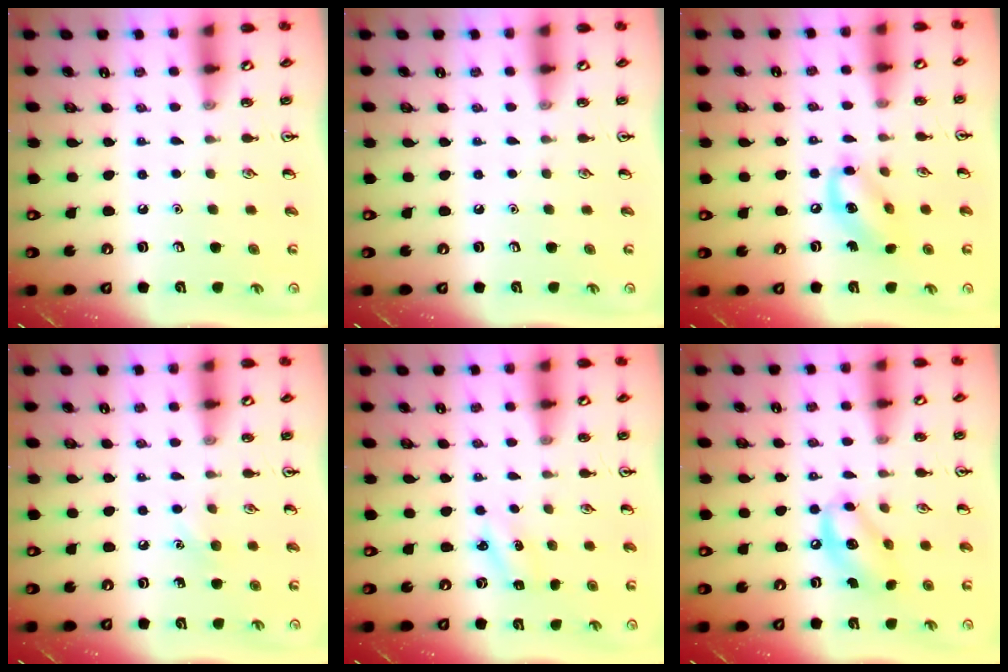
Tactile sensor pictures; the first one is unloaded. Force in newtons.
{"total": 0.0}
{"total": 10.1, "press": 9.9, "slide": 1.9}
{"total": 5.0, "press": 4.7, "slide": 1.5}
{"total": 2.2, "press": 2.1, "slide": 0.8}
{"total": 10.3, "press": 10.0, "slide": 2.3}